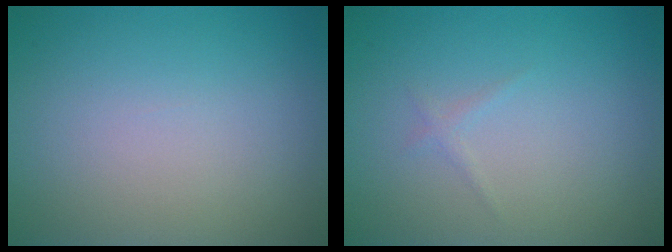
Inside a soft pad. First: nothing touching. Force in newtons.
{"total": 0.6, "press": 0.6, "slide": 0.0}